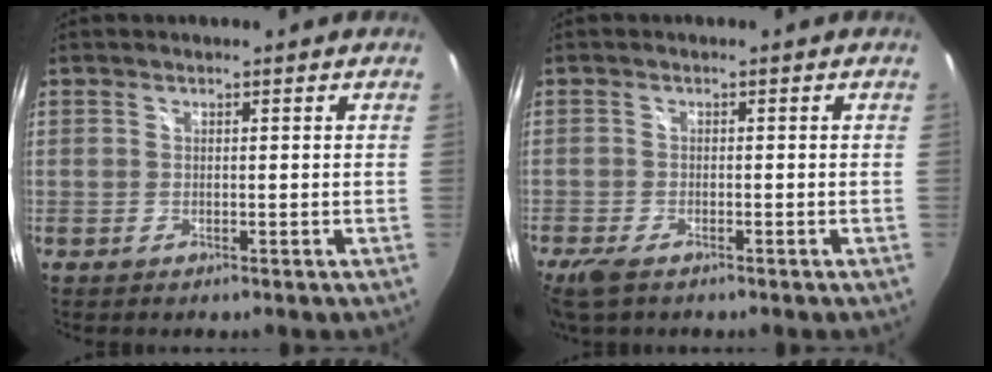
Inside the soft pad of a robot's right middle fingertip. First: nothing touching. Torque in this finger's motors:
{"motor_torque": [1.11, -1.03, 0.33, 0.10]}